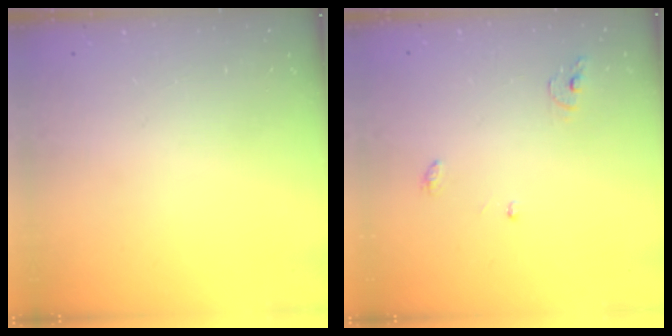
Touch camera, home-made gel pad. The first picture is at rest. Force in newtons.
{"total": 3.9, "press": 3.9, "slide": 0.2}